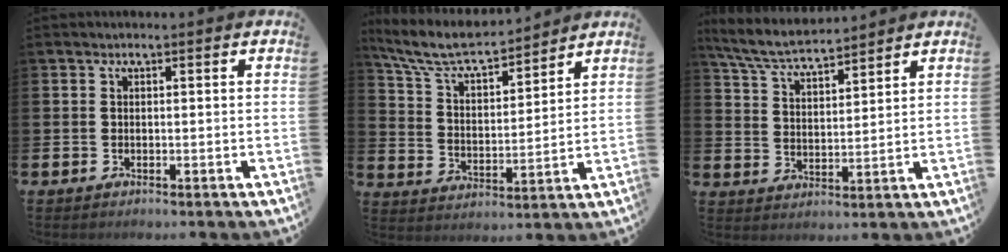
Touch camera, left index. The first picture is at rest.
{"total": 8.1, "force": [7.4, 1.5, 3.0], "torque": [-0.096, -0.045, 0.130]}
{"total": 6.3, "force": [5.9, 0.7, 1.8], "torque": [-0.062, -0.029, 0.106]}